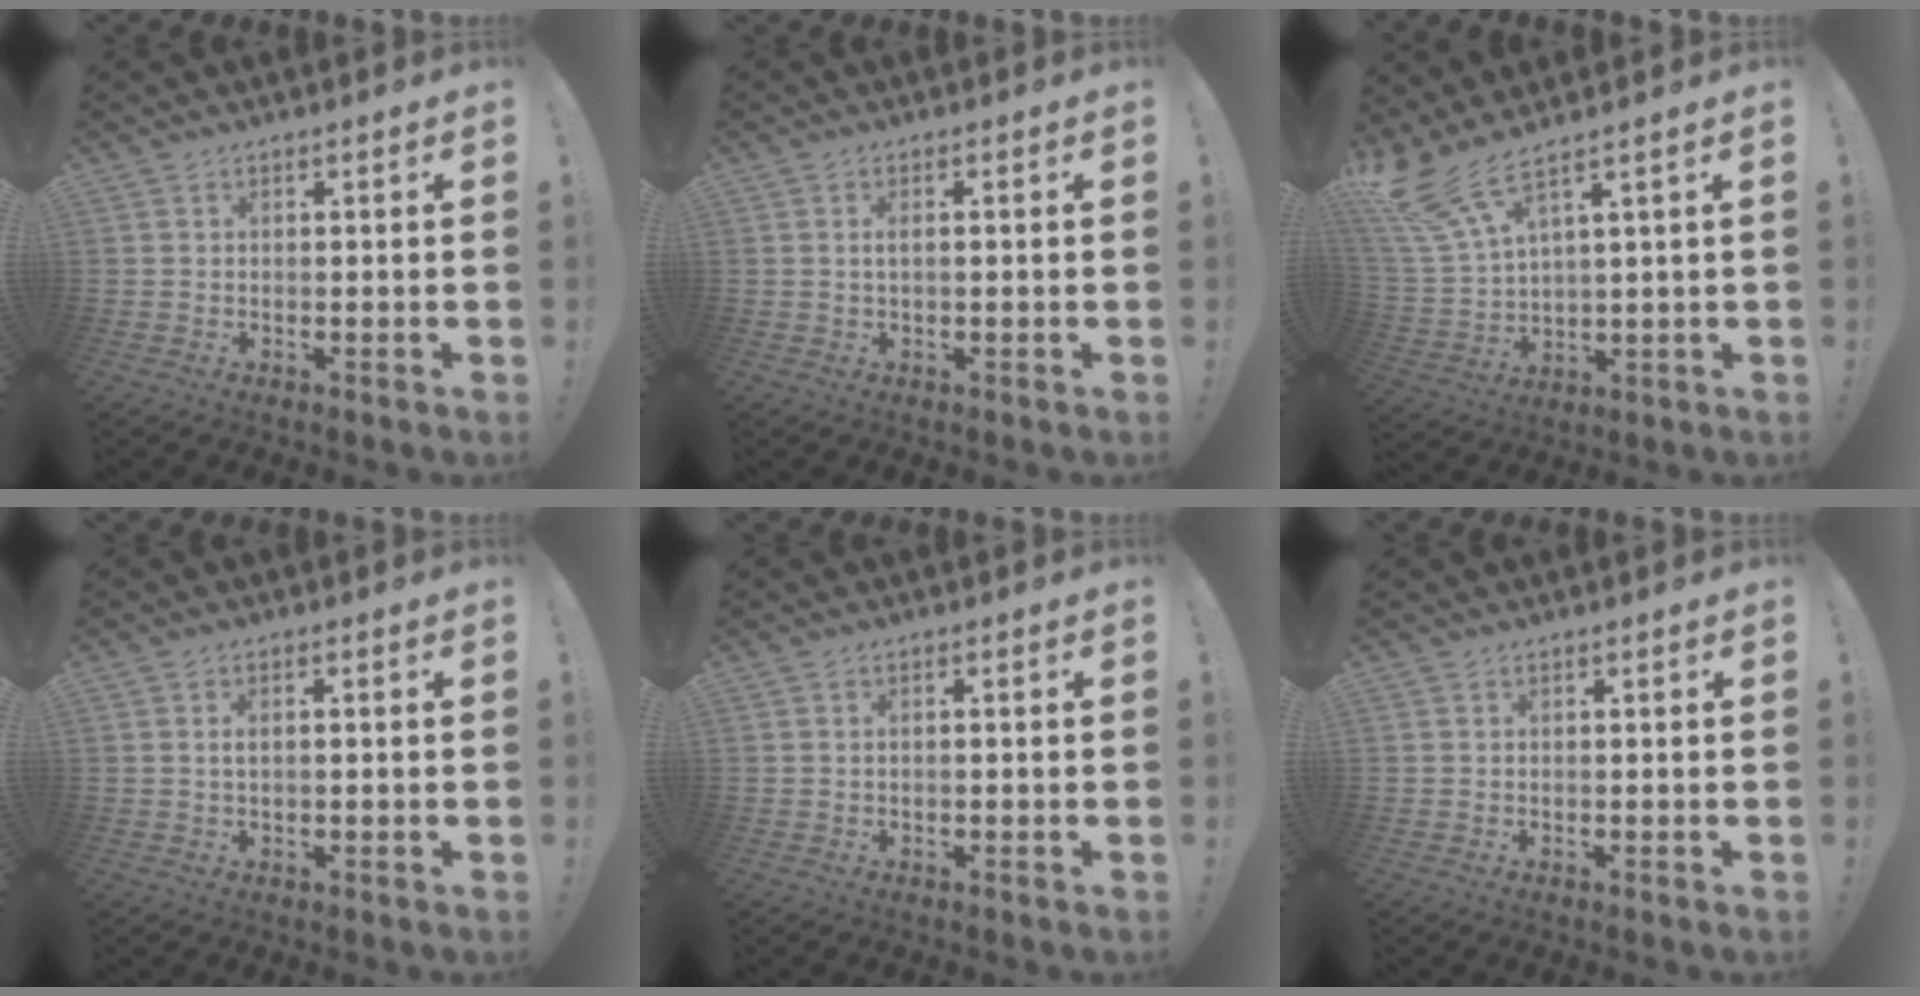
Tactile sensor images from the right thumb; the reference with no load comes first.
{"total": 1.5, "force": [0.1, 0.3, 1.5], "torque": [-0.029, 0.004, 0.000]}
{"total": 10.0, "force": [7.1, 2.2, 6.6], "torque": [-0.143, -0.039, 0.128]}
{"total": 1.7, "force": [0.1, 0.7, 1.6], "torque": [-0.024, 0.003, 0.000]}
{"total": 0.6, "force": [-0.2, 0.1, 0.6], "torque": [-0.012, 0.002, -0.004]}
{"total": 0.0}